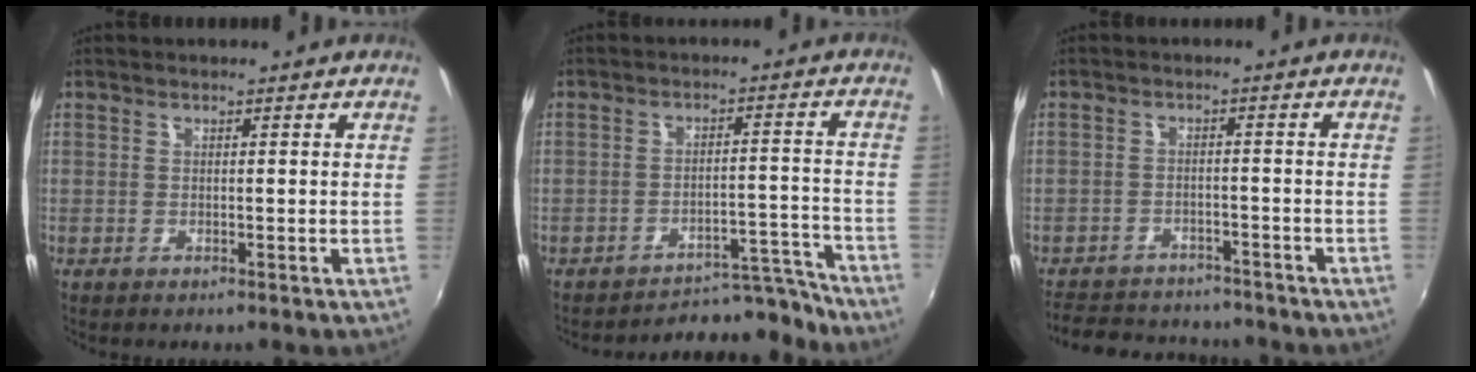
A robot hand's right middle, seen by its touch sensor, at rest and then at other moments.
{"total": 11.2, "force": [-11.1, 1.6, 0.7], "torque": [-0.006, 0.039, -0.149]}
{"total": 12.0, "force": [-10.4, 4.9, 3.5], "torque": [-0.096, 0.022, -0.148]}